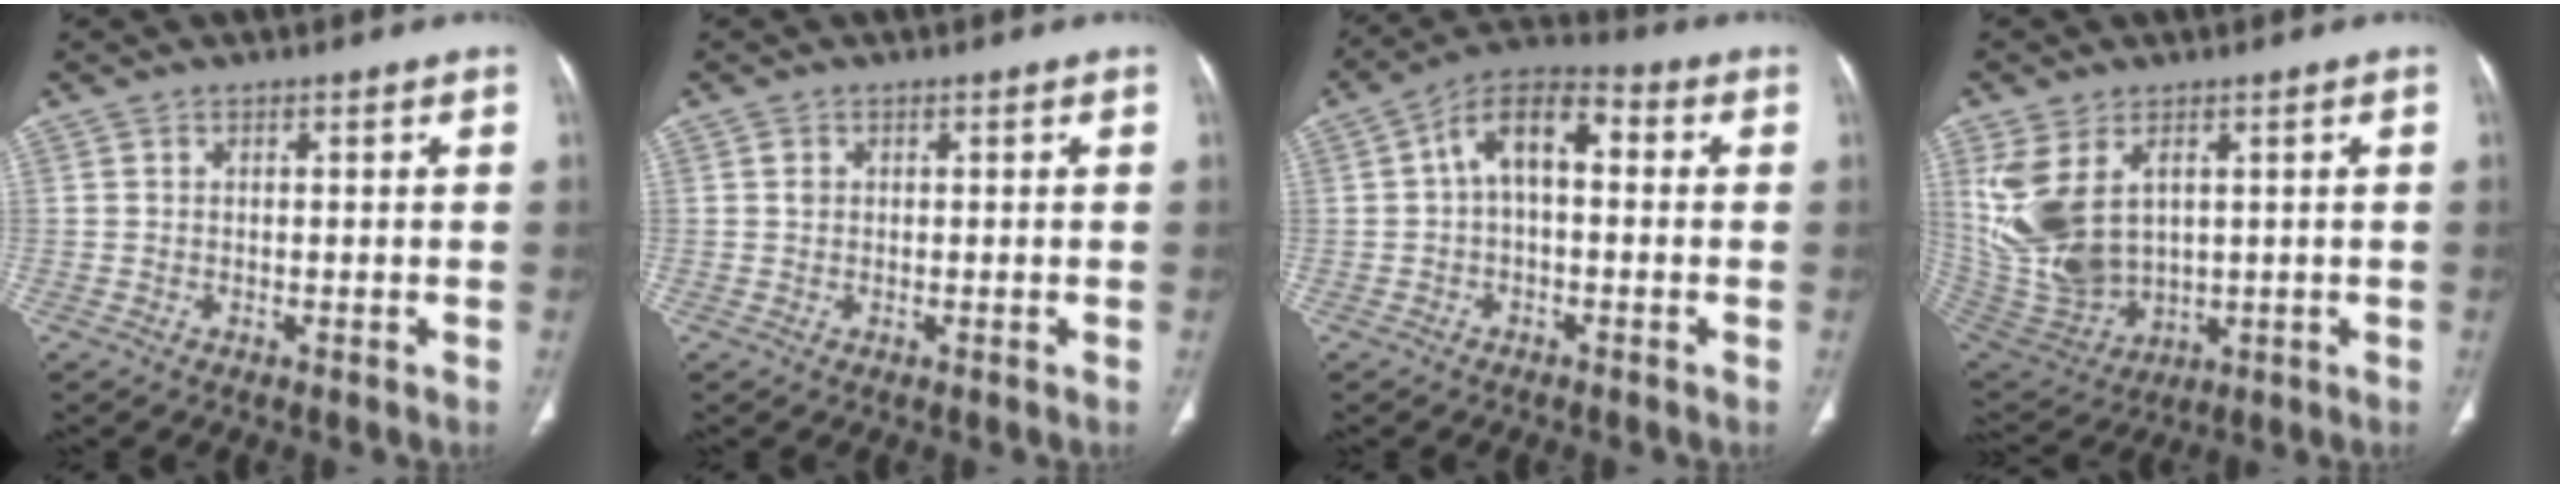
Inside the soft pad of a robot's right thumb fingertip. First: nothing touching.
{"total": 1.0, "force": [0.3, 0.8, 0.5], "torque": [-0.006, 0.001, 0.005]}
{"total": 10.0, "force": [1.0, 5.5, 8.3], "torque": [-0.129, 0.036, 0.004]}
{"total": 15.1, "force": [3.6, 9.6, 11.1], "torque": [-0.228, -0.015, 0.099]}